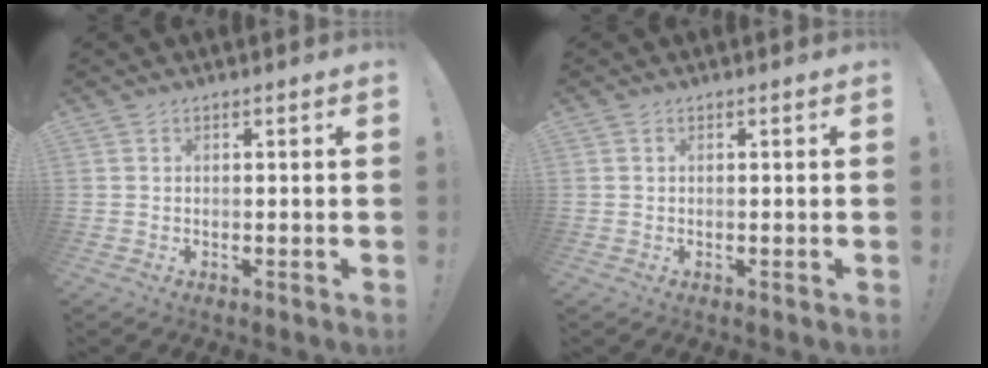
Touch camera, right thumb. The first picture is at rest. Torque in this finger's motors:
{"motor_torque": [0.09, -0.08, 0.29, -0.12, 0.00]}